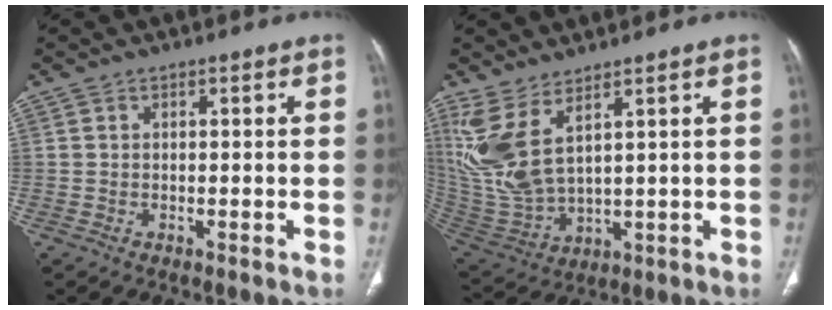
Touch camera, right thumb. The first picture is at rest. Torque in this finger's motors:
{"motor_torque": [0.12, 0.36, 1.02, 1.24, 0.27]}